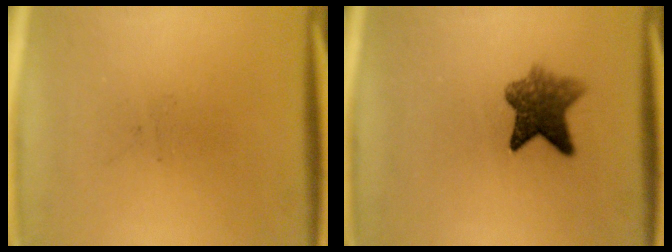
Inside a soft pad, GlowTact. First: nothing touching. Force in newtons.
{"total": 6.5}